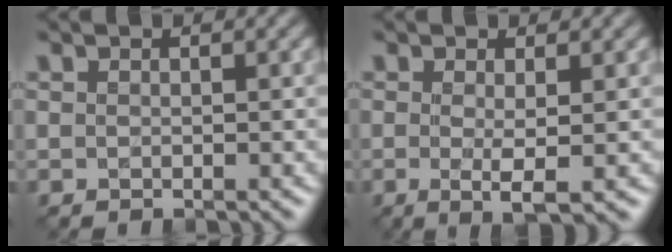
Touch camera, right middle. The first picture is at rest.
{"total": 2.4, "force": [-0.3, 0.2, 2.4], "torque": [-0.046, -0.008, -0.003]}